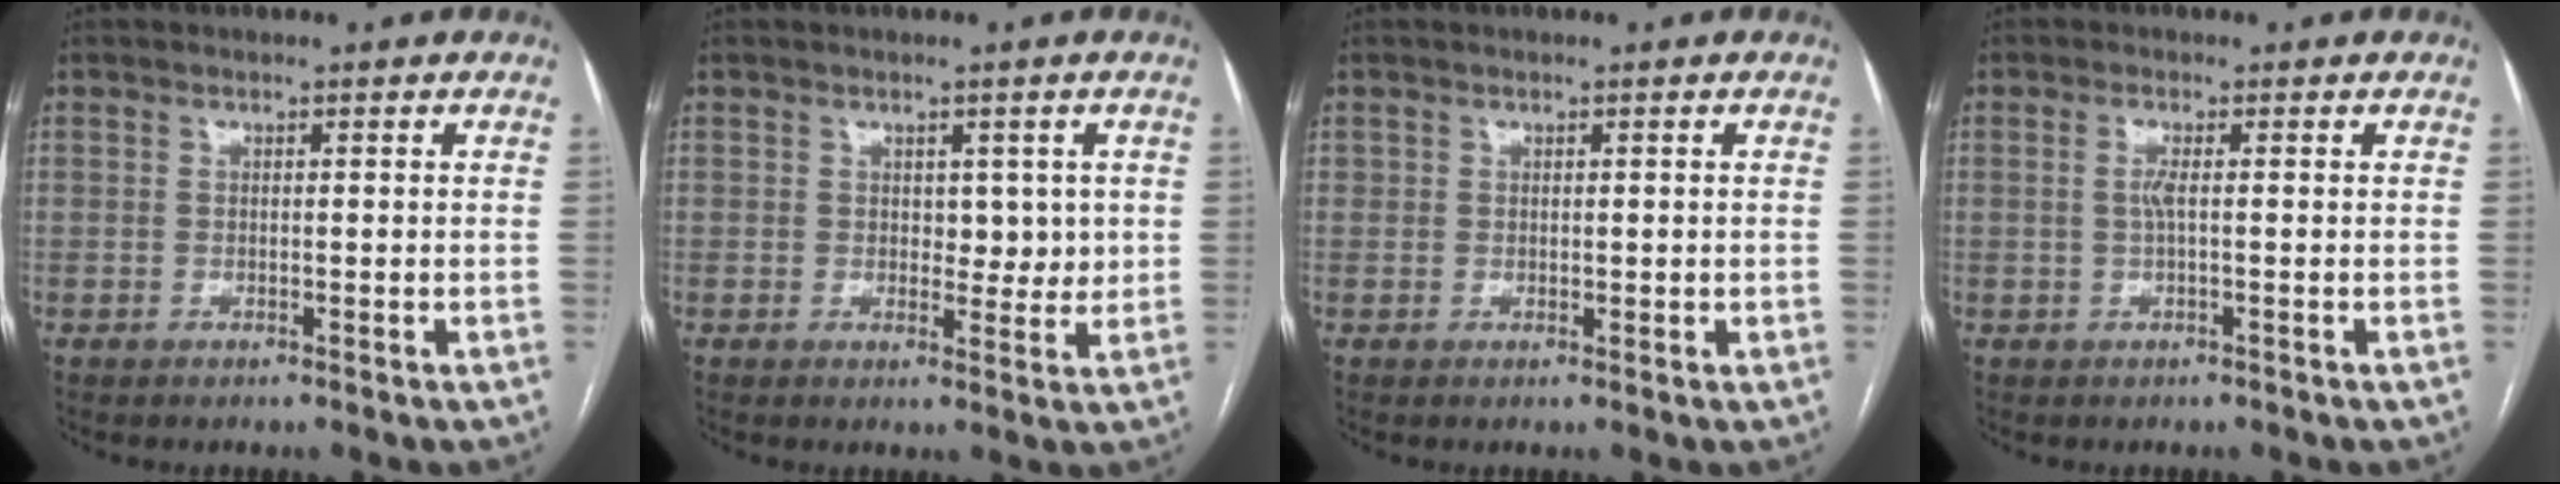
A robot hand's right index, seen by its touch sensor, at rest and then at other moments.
{"total": 3.6, "force": [0.8, 2.2, 2.8], "torque": [-0.028, -0.002, 0.013]}
{"total": 1.2, "force": [0.3, 1.0, 0.5], "torque": [-0.006, 0.002, 0.008]}
{"total": 1.7, "force": [0.1, 0.1, 1.7], "torque": [-0.040, 0.001, 0.001]}